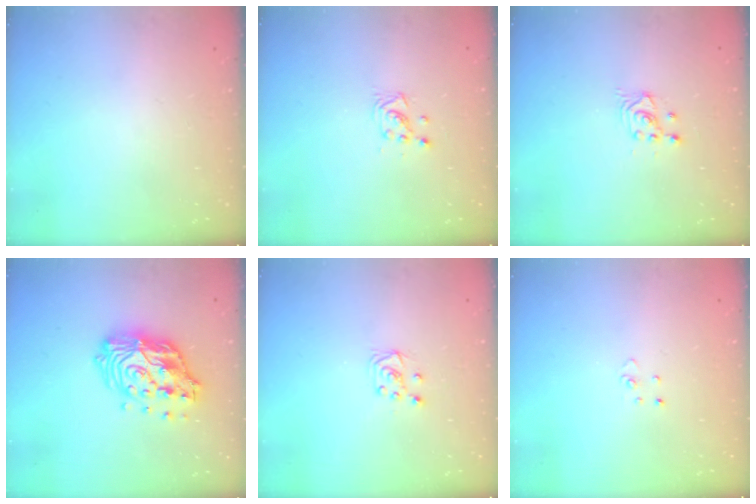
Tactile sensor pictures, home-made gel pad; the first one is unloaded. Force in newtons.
{"total": 3.0, "press": 2.9, "slide": 0.5}
{"total": 2.7, "press": 2.7, "slide": 0.2}
{"total": 17.1, "press": 17.0, "slide": 1.5}
{"total": 5.2, "press": 5.2, "slide": 0.4}
{"total": 2.9, "press": 2.9, "slide": 0.2}